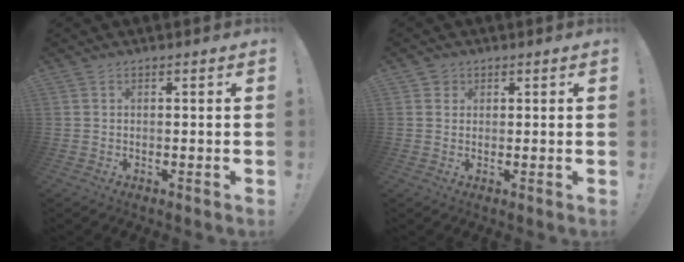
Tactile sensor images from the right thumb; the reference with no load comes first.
{"total": 2.1, "force": [1.1, 1.8, 0.3], "torque": [-0.003, -0.002, 0.018]}